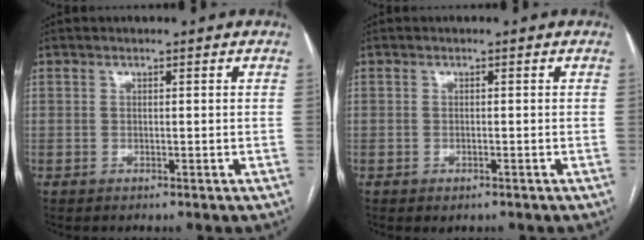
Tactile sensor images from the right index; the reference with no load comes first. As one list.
[{"total": 0.9, "force": [-0.5, 0.3, 0.6], "torque": [-0.010, -0.002, -0.003]}]